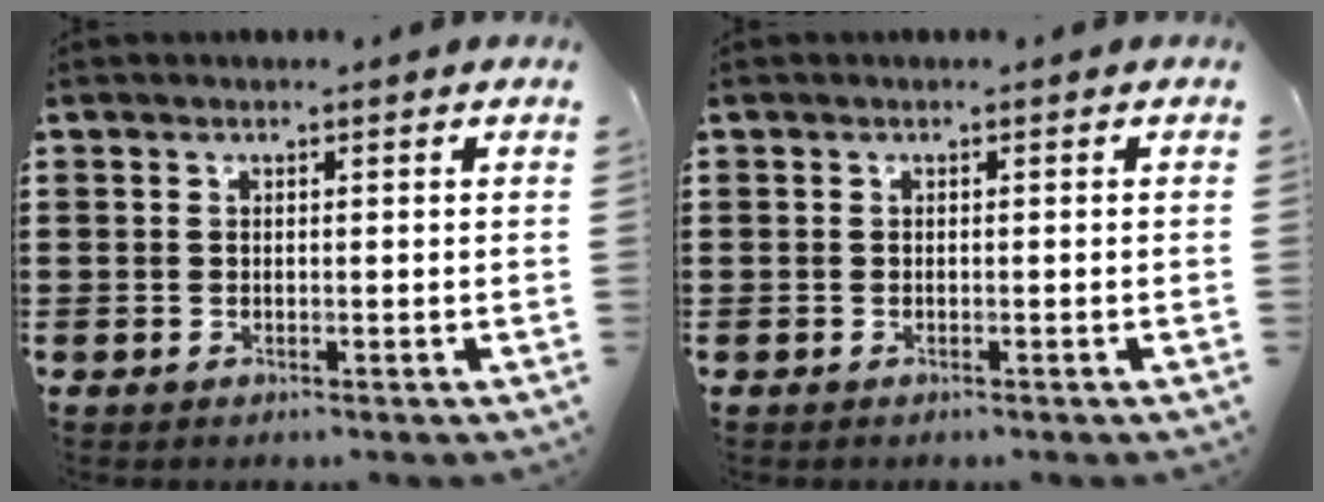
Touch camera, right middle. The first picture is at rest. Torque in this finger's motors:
{"motor_torque": [0.14, 0.07, -0.01, 0.01]}